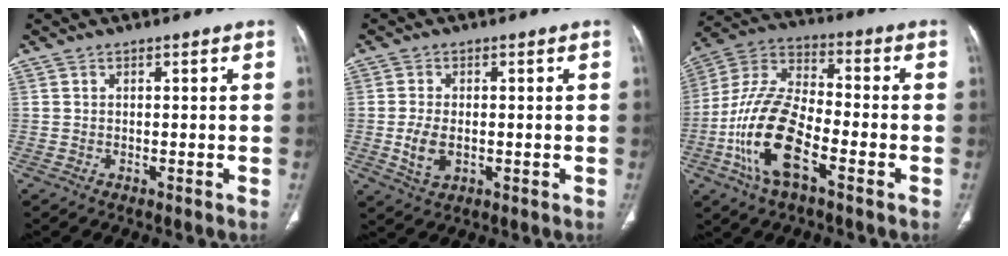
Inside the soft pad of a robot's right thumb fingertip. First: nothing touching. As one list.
[{"total": 5.2, "force": [-0.6, 3.2, 4.0], "torque": [-0.081, -0.004, -0.006]}, {"total": 17.3, "force": [-6.1, 7.3, 14.5], "torque": [-0.295, 0.027, -0.118]}]